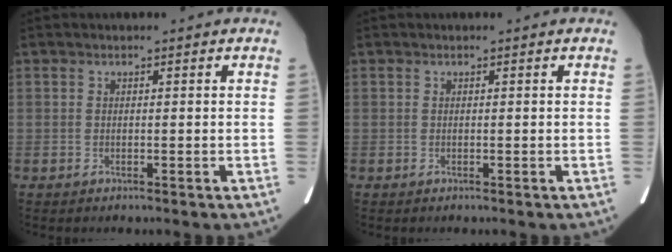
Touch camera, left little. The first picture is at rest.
{"total": 0.0}